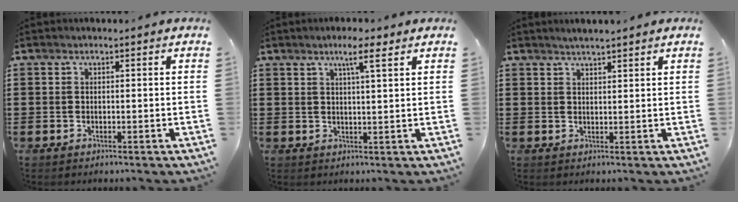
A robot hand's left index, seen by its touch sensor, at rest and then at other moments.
{"total": 4.9, "force": [3.1, 0.5, 3.7], "torque": [-0.074, 0.002, 0.050]}
{"total": 1.9, "force": [1.8, -0.1, 0.6], "torque": [-0.015, 0.003, 0.034]}